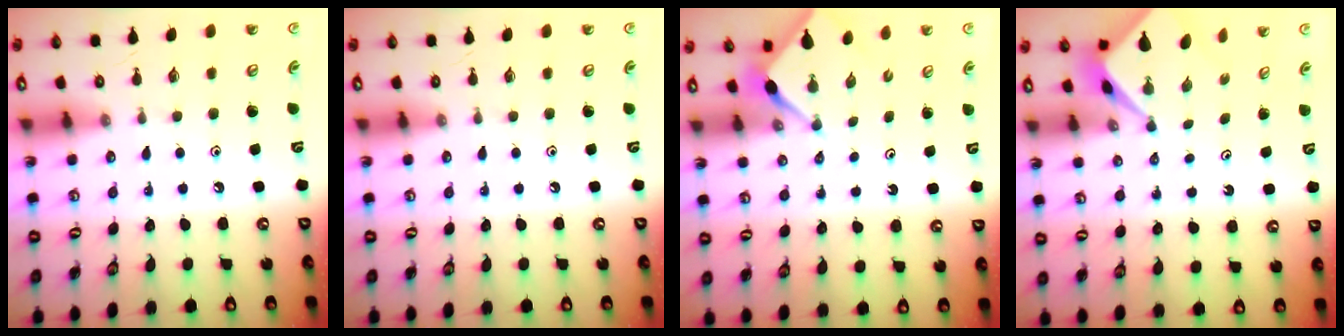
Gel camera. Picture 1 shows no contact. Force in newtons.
{"total": 0.0}
{"total": 2.9, "press": 2.9, "slide": 0.3}
{"total": 2.3, "press": 2.3, "slide": 0.3}